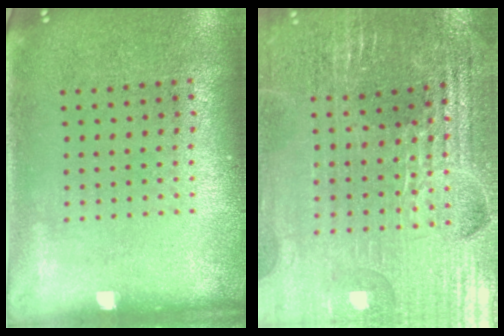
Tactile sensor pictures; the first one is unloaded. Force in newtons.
{"total": 3.7, "press": 3.6, "slide": 0.7}